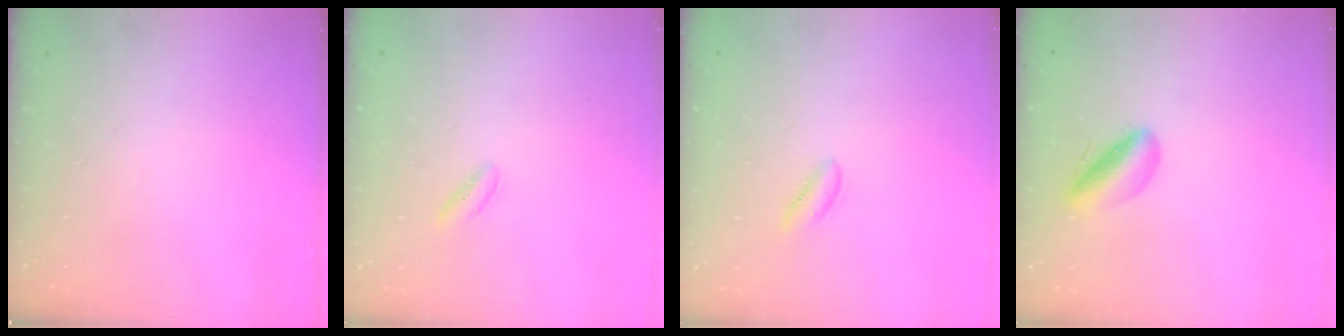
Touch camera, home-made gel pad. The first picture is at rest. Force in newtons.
{"total": 0.8, "press": 0.5, "slide": 0.6}
{"total": 0.5, "press": 0.4, "slide": 0.4}
{"total": 5.8, "press": 5.6, "slide": 1.4}